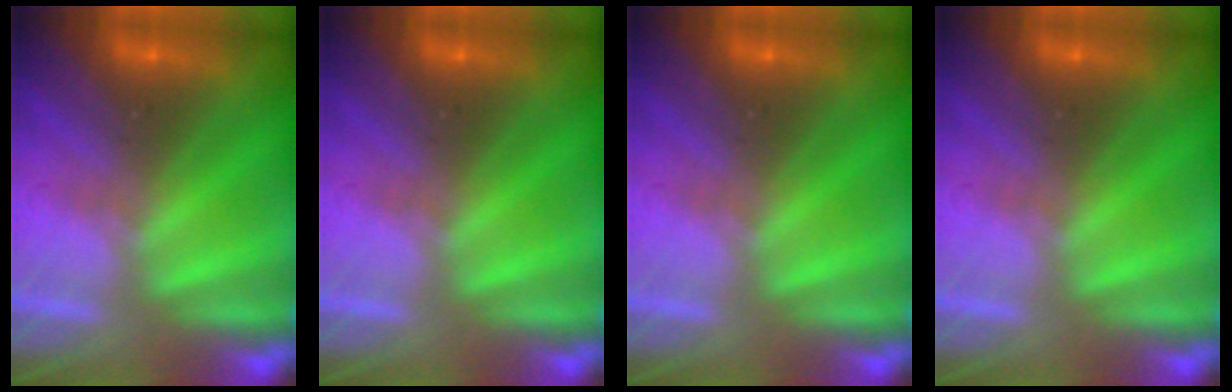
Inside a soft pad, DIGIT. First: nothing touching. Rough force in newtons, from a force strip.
{"total": 0.0}
{"total": 0.0}
{"total": 0.0}